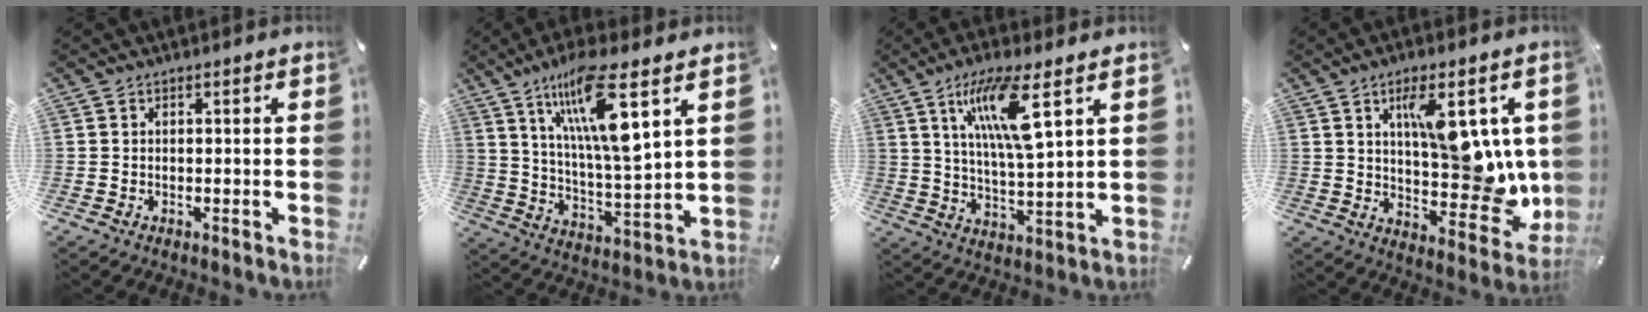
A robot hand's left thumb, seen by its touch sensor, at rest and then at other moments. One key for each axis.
{"total": 16.9, "fx": 9.2, "fy": 3.6, "fz": 13.7, "tx": -0.271, "ty": -0.037, "tz": 0.141}
{"total": 13.2, "fx": 6.4, "fy": 2.6, "fz": 11.2, "tx": -0.221, "ty": -0.004, "tz": 0.101}
{"total": 16.0, "fx": 4.2, "fy": 7.2, "fz": 13.6, "tx": -0.177, "ty": -0.025, "tz": 0.075}